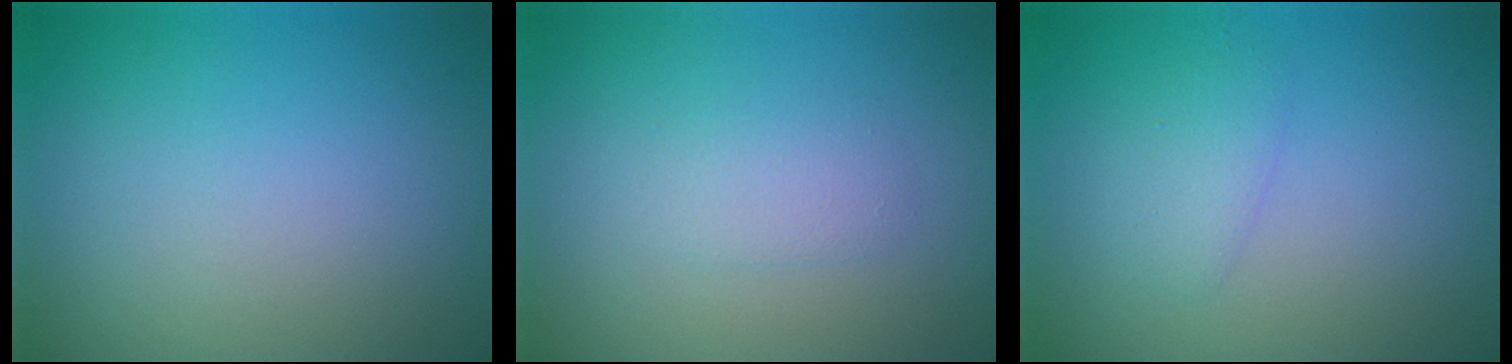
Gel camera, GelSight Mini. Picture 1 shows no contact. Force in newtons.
{"total": 1.5, "press": 1.5, "slide": 0.1}
{"total": 1.5, "press": 1.5, "slide": 0.1}